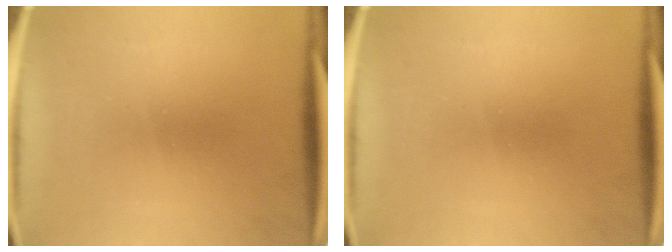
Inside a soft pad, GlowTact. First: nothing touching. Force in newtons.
{"total": 0.0}